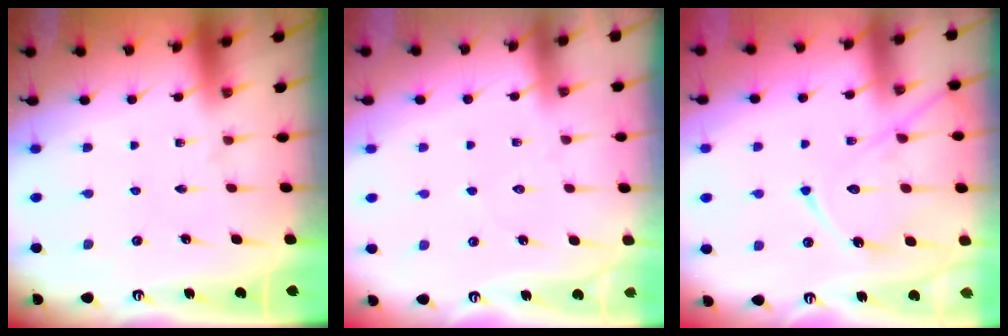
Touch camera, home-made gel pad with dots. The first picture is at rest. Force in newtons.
{"total": 2.9, "press": 2.8, "slide": 0.3}
{"total": 13.5, "press": 13.4, "slide": 1.3}